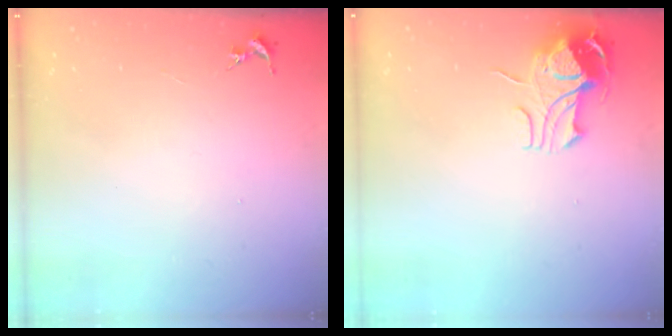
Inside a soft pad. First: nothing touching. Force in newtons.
{"total": 10.0, "press": 9.9, "slide": 0.6}